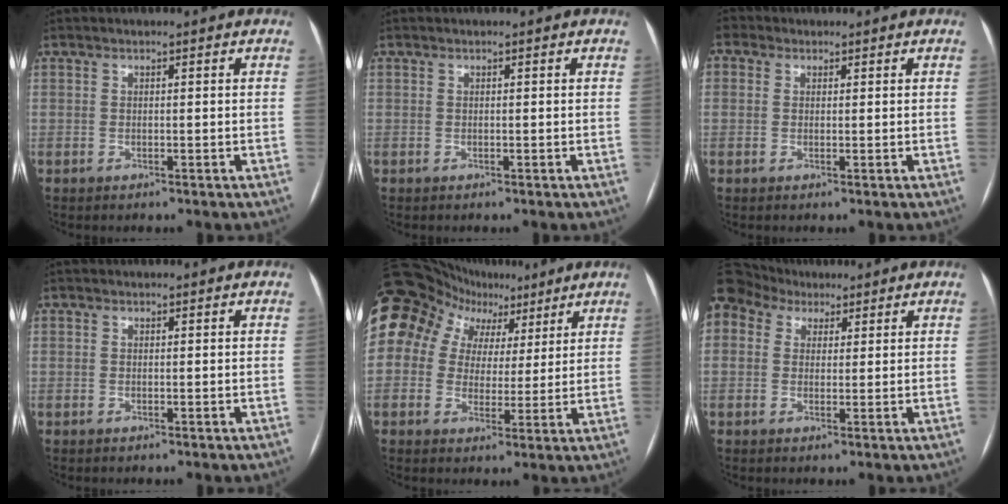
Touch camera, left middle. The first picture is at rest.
{"total": 0.0}
{"total": 3.0, "force": [1.1, 2.5, 1.1], "torque": [-0.026, 0.020, 0.020]}
{"total": 0.0}
{"total": 16.8, "force": [9.2, 12.8, 5.8], "torque": [-0.127, 0.078, 0.151]}
{"total": 13.8, "force": [7.9, 10.0, 5.2], "torque": [-0.157, 0.077, 0.150]}